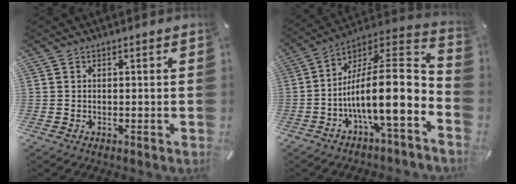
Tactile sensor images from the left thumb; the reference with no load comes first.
{"total": 16.8, "force": [-5.4, 5.0, 15.1], "torque": [-0.253, -0.022, -0.096]}